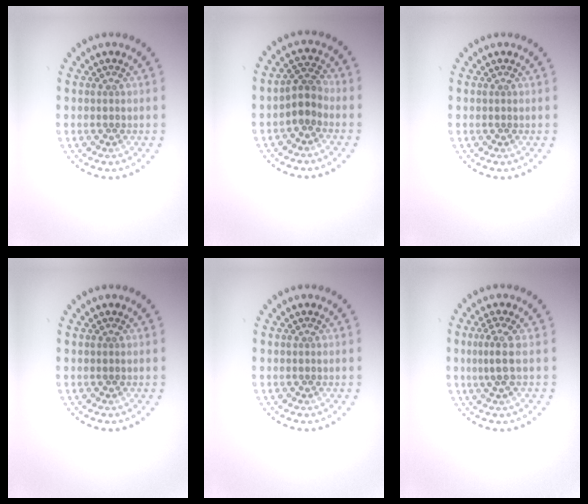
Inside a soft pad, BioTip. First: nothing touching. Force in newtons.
{"total": 2.2, "press": 1.9, "slide": 1.2}
{"total": 0.0}
{"total": 0.0}
{"total": 0.0}
{"total": 1.9, "press": 1.4, "slide": 1.2}